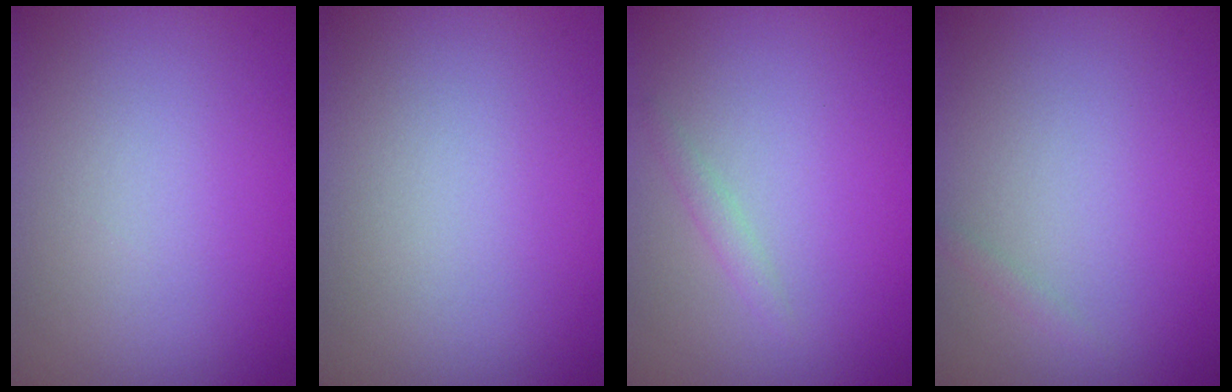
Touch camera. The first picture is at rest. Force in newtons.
{"total": 0.0}
{"total": 0.9, "press": 0.9, "slide": 0.1}
{"total": 0.5, "press": 0.5, "slide": 0.0}